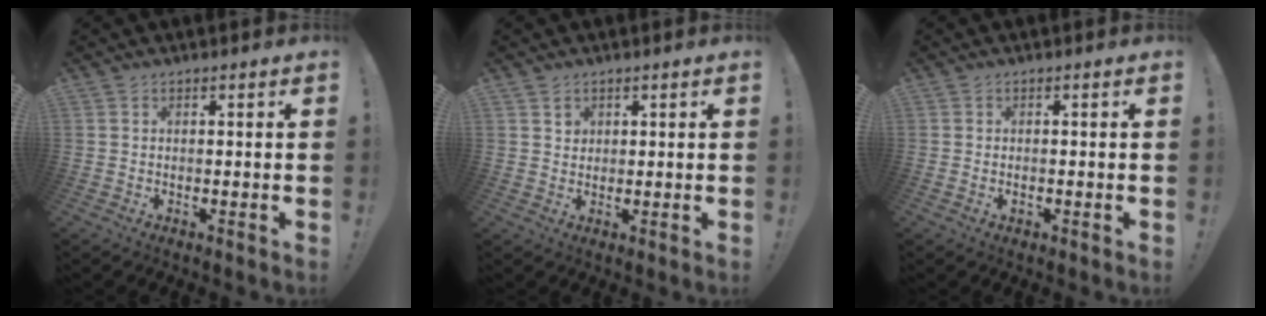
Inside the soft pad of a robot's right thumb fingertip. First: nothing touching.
{"total": 2.1, "force": [1.2, 1.7, 0.3], "torque": [0.001, -0.007, 0.021]}
{"total": 0.5, "force": [-0.3, 0.4, 0.3], "torque": [0.001, -0.001, -0.006]}